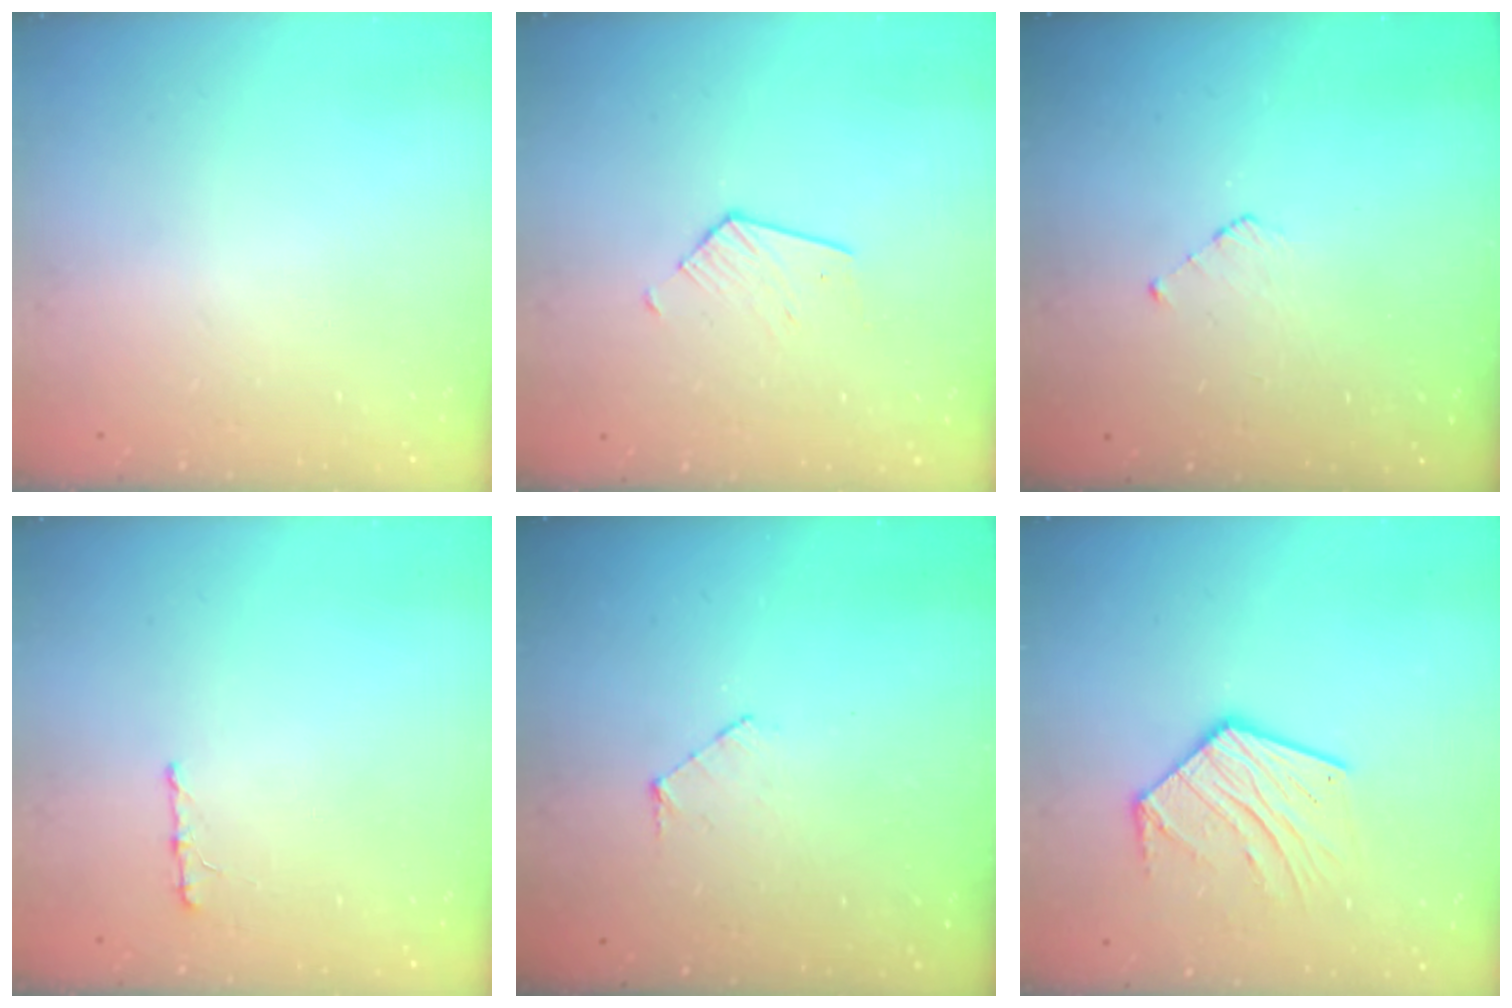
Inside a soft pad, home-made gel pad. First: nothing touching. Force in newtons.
{"total": 5.2, "press": 5.2, "slide": 0.5}
{"total": 4.3, "press": 4.3, "slide": 0.3}
{"total": 5.1, "press": 5.1, "slide": 0.4}
{"total": 4.8, "press": 4.8, "slide": 0.3}
{"total": 14.8, "press": 14.7, "slide": 1.1}